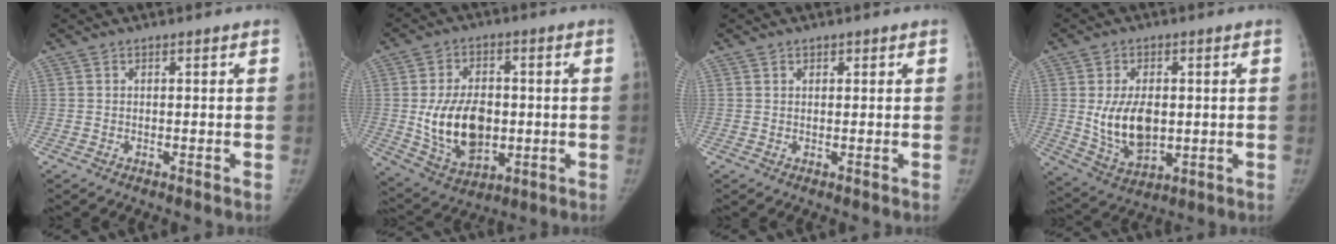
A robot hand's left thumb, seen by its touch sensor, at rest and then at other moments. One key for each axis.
{"total": 14.8, "fx": -0.8, "fy": 9.9, "fz": 10.9, "tx": -0.162, "ty": -0.004, "tz": 0.002}
{"total": 0.9, "fx": 0.6, "fy": 0.6, "fz": 0.3, "tx": 0.004, "ty": -0.003, "tz": 0.007}
{"total": 11.2, "fx": 0.4, "fy": 7.0, "fz": 8.7, "tx": -0.135, "ty": -0.013, "tz": 0.022}